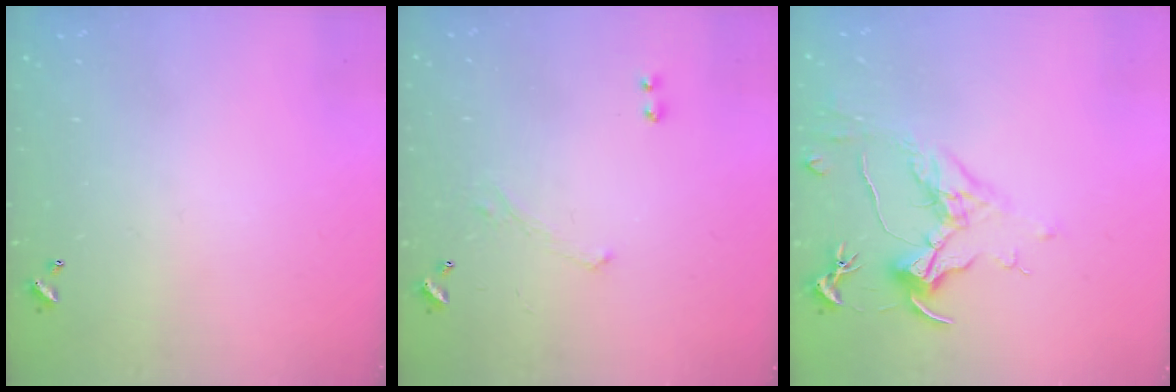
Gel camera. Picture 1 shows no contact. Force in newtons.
{"total": 1.6, "press": 1.5, "slide": 0.6}
{"total": 1.6, "press": 1.4, "slide": 0.7}